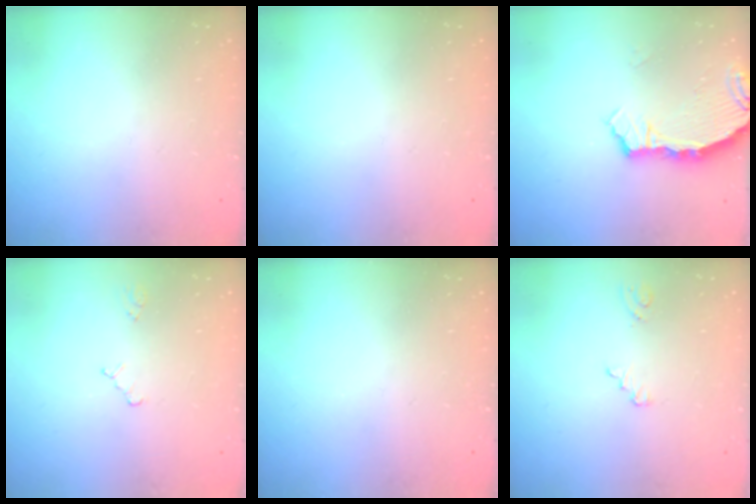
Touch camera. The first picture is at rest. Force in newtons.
{"total": 0.0}
{"total": 4.0, "press": 4.0, "slide": 0.2}
{"total": 1.5, "press": 1.5, "slide": 0.3}
{"total": 0.0}
{"total": 2.6, "press": 2.6, "slide": 0.3}